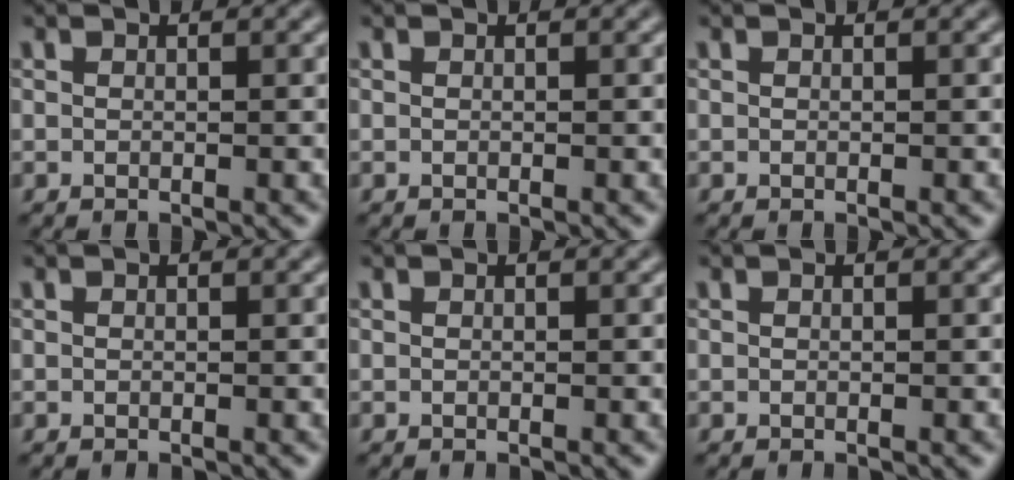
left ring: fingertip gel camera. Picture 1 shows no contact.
{"total": 0.0}
{"total": 0.0}
{"total": 0.0}
{"total": 0.0}
{"total": 0.0}